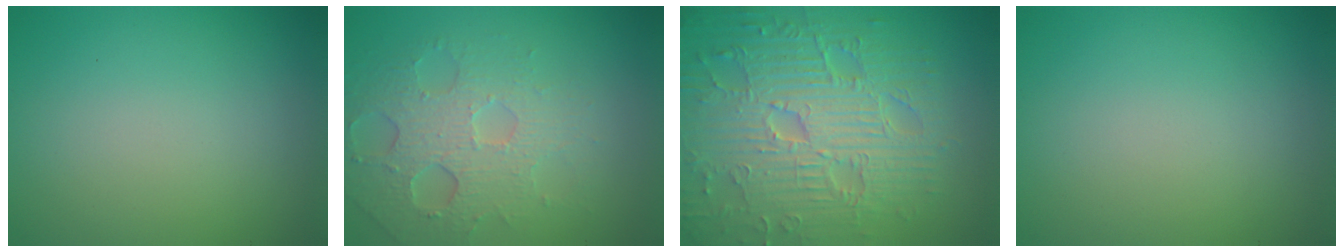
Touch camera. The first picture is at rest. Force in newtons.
{"total": 4.5, "press": 3.8, "slide": 2.3}
{"total": 10.4, "press": 7.0, "slide": 7.6}
{"total": 0.0}